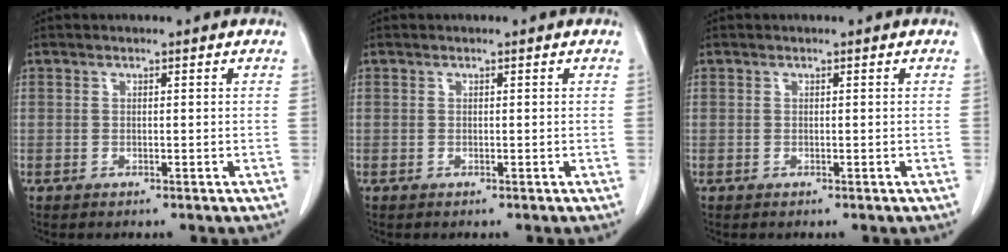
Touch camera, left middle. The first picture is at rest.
{"total": 0.0}
{"total": 0.0}